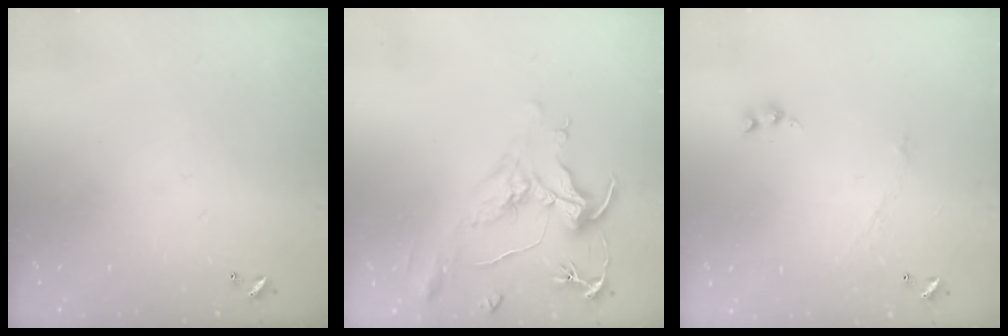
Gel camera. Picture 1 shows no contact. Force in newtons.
{"total": 2.2, "press": 1.7, "slide": 1.4}
{"total": 1.9, "press": 1.8, "slide": 0.4}